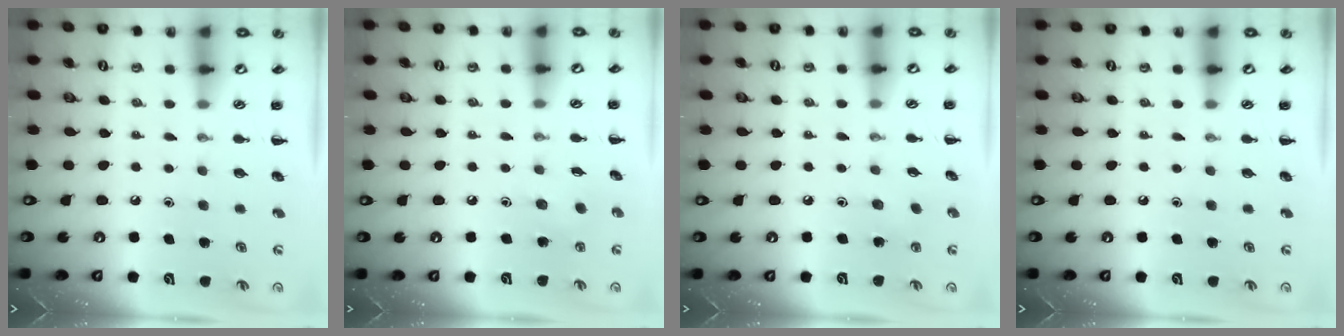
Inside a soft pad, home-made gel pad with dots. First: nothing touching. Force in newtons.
{"total": 2.8, "press": 2.7, "slide": 0.7}
{"total": 2.3, "press": 2.2, "slide": 0.7}
{"total": 0.0}